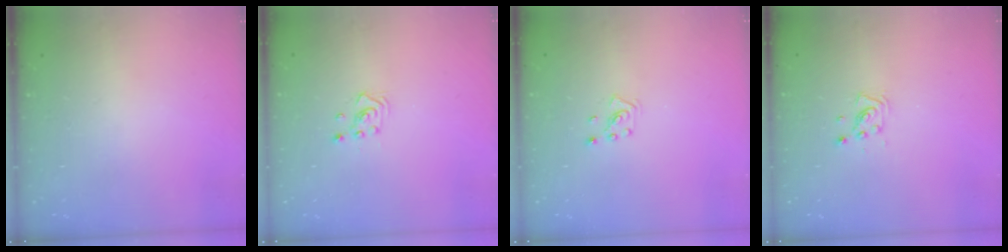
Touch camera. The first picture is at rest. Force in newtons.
{"total": 2.8, "press": 2.8, "slide": 0.3}
{"total": 2.1, "press": 2.0, "slide": 0.3}
{"total": 4.6, "press": 4.4, "slide": 1.4}